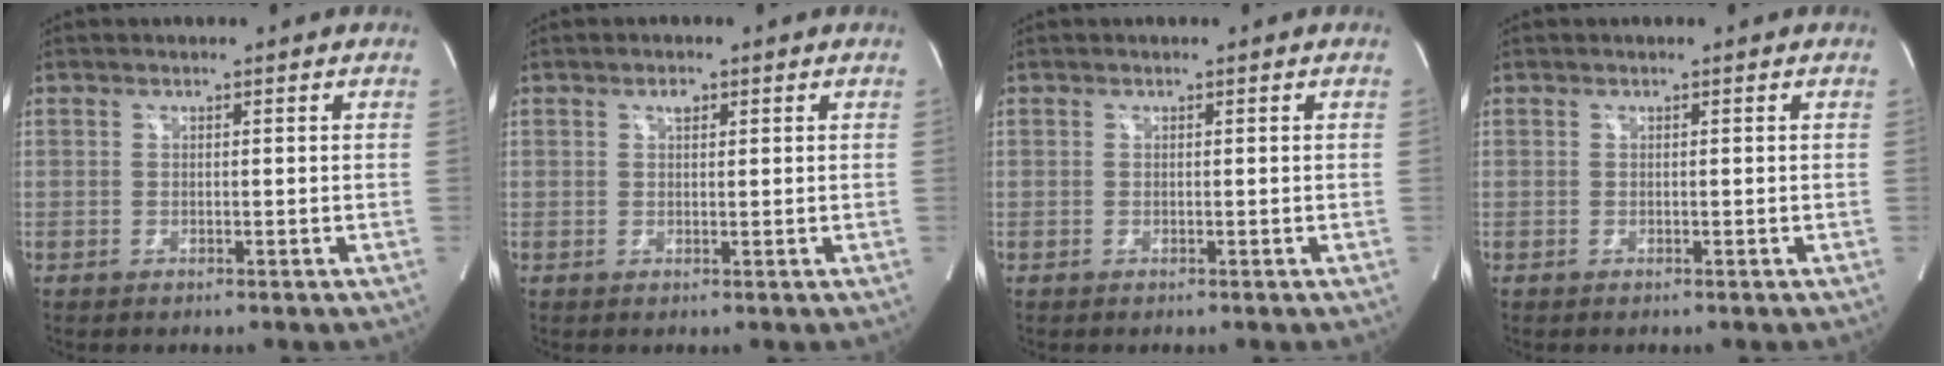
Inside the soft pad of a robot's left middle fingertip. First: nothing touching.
{"total": 1.3, "force": [0.7, 0.5, 0.9], "torque": [-0.019, -0.001, 0.012]}
{"total": 0.0}
{"total": 0.0}